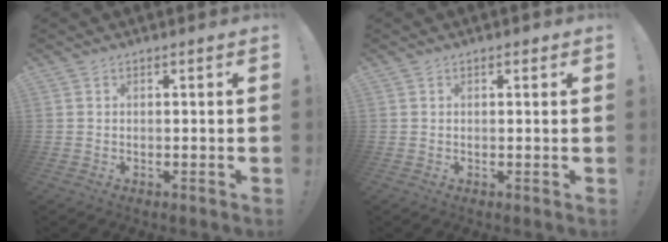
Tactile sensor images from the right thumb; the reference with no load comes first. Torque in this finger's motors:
{"motor_torque": [-0.21, -0.15, 0.02, 0.03, 0.03]}